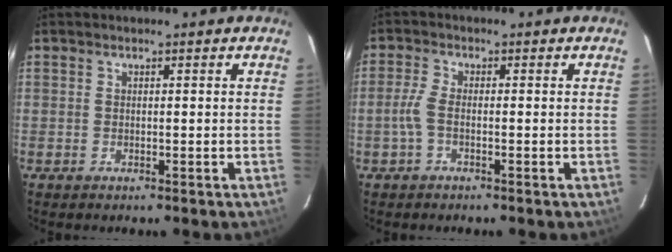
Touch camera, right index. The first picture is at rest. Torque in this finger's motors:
{"motor_torque": [0.55, -0.05, 0.23, 0.05]}